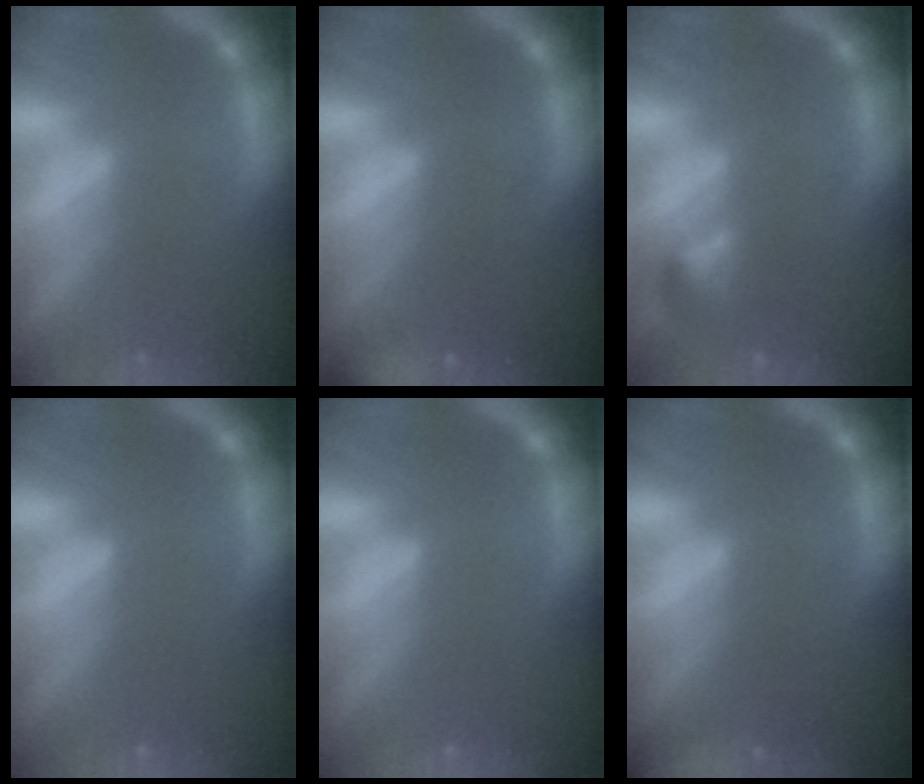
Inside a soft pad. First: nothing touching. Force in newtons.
{"total": 4.0}
{"total": 1.9}
{"total": 0.0}
{"total": 0.0}
{"total": 8.9}